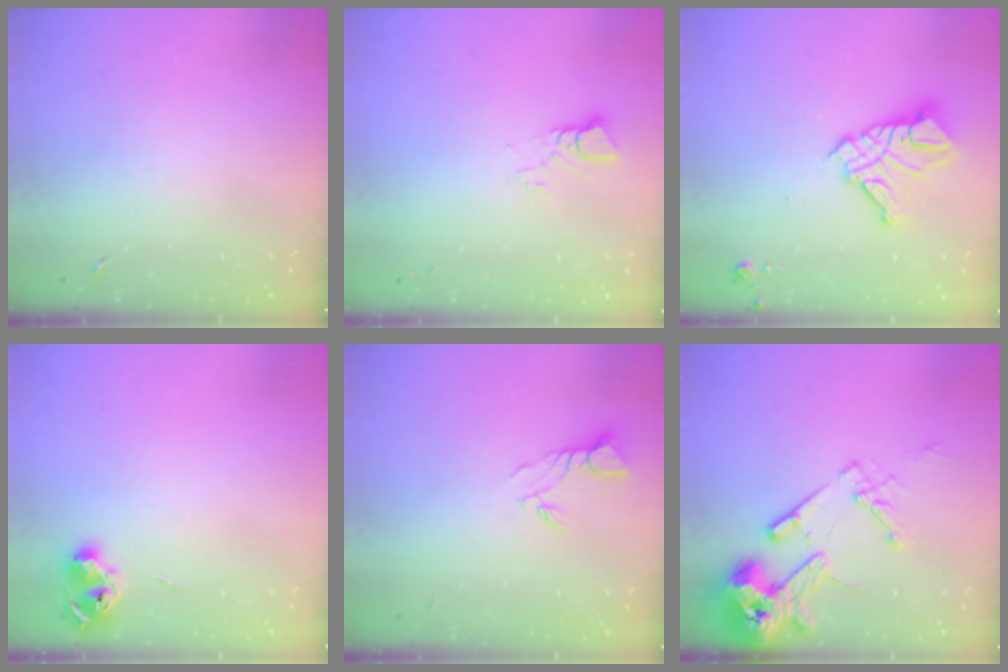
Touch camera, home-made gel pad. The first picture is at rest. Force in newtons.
{"total": 3.6, "press": 3.6, "slide": 0.2}
{"total": 14.0, "press": 13.9, "slide": 1.5}
{"total": 7.7, "press": 7.7, "slide": 0.7}
{"total": 4.3, "press": 4.3, "slide": 0.3}
{"total": 16.3, "press": 16.1, "slide": 2.5}